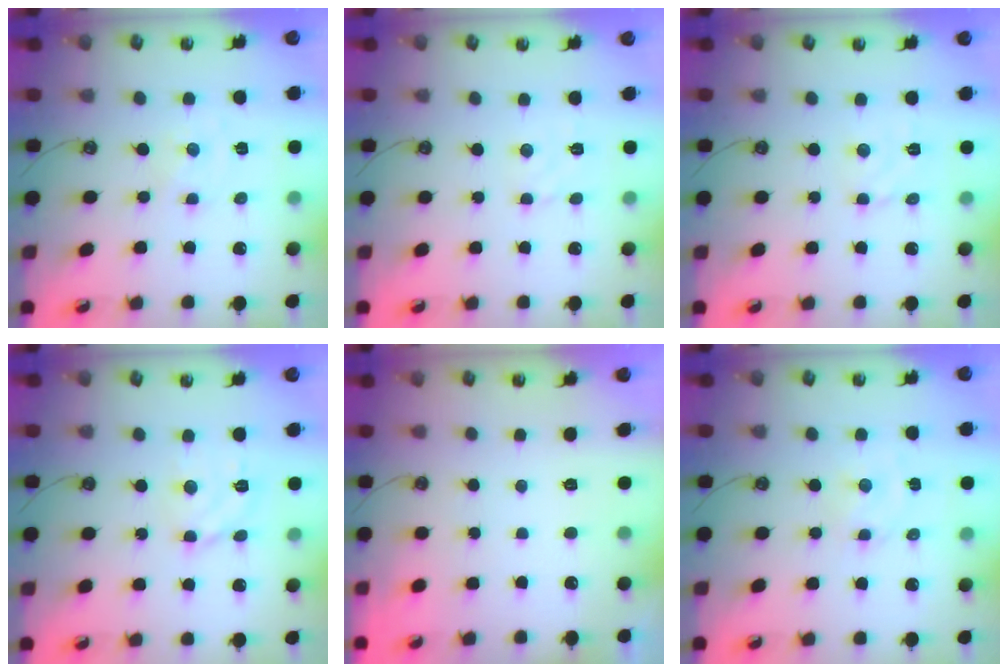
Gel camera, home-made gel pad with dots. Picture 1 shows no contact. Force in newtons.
{"total": 1.9, "press": 1.8, "slide": 0.6}
{"total": 2.8, "press": 2.7, "slide": 0.4}
{"total": 8.2, "press": 8.1, "slide": 1.0}
{"total": 0.0}
{"total": 1.6, "press": 1.6, "slide": 0.2}